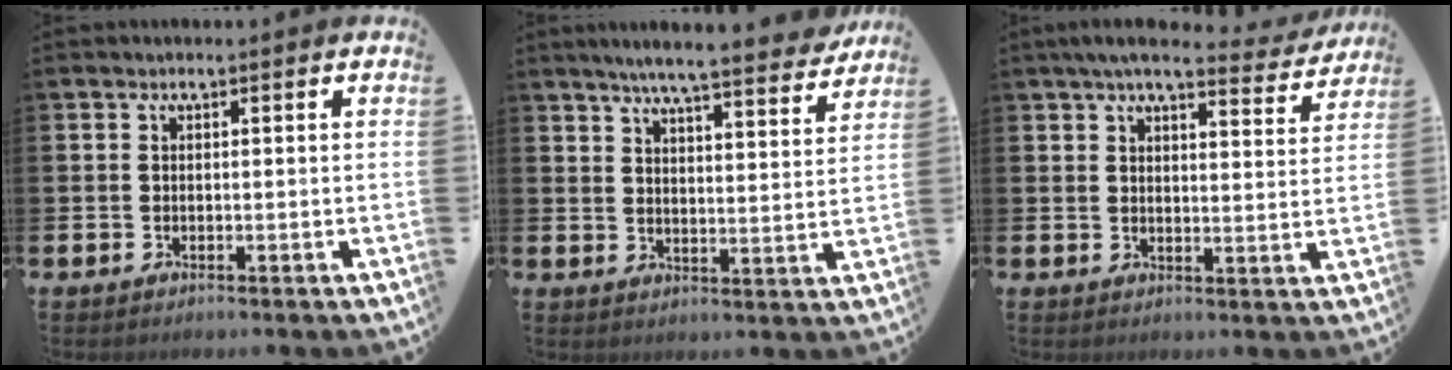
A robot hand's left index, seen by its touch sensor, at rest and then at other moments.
{"total": 6.8, "force": [6.3, 0.0, 2.4], "torque": [-0.052, -0.042, 0.105]}
{"total": 5.7, "force": [5.1, 1.0, 2.3], "torque": [-0.045, -0.029, 0.086]}